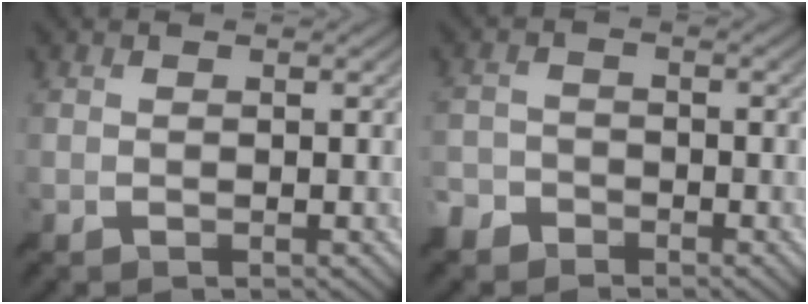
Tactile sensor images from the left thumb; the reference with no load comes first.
{"total": 3.3, "force": [-2.6, 1.9, 0.6], "torque": [-0.012, -0.003, -0.062]}